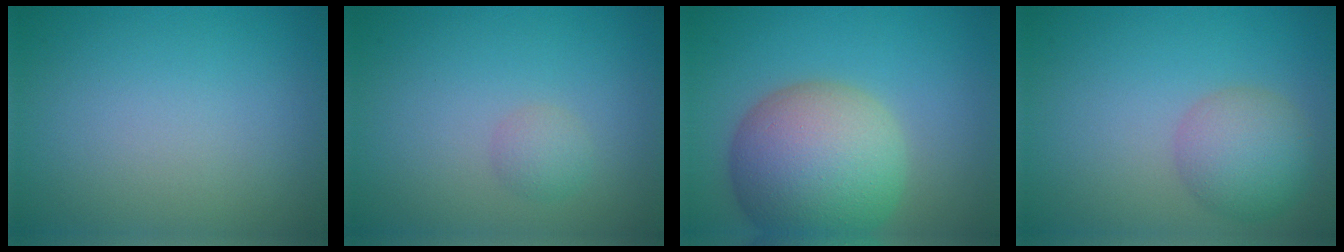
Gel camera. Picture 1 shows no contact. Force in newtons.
{"total": 1.4, "press": 1.4, "slide": 0.0}
{"total": 10.6, "press": 10.6, "slide": 0.6}
{"total": 4.2, "press": 4.2, "slide": 0.2}